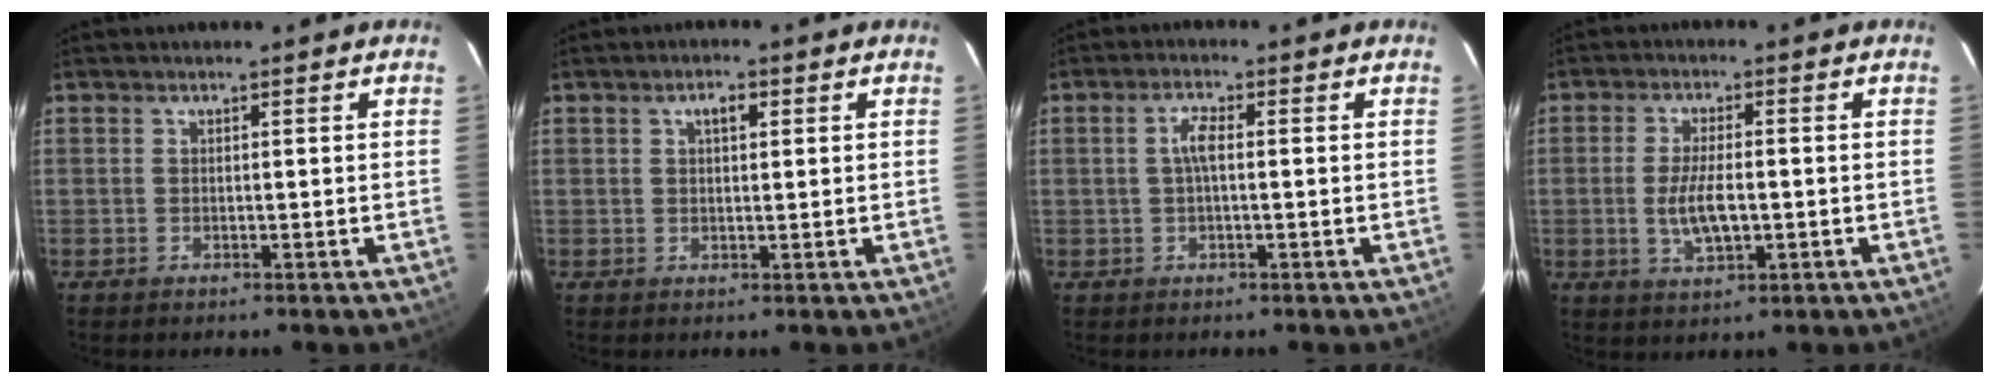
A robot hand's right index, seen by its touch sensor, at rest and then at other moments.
{"total": 2.4, "force": [0.9, 1.2, 1.9], "torque": [-0.031, 0.009, 0.015]}
{"total": 2.8, "force": [0.0, 0.8, 2.7], "torque": [-0.056, 0.007, 0.001]}
{"total": 6.5, "force": [-1.1, 2.6, 5.9], "torque": [-0.117, -0.007, -0.016]}